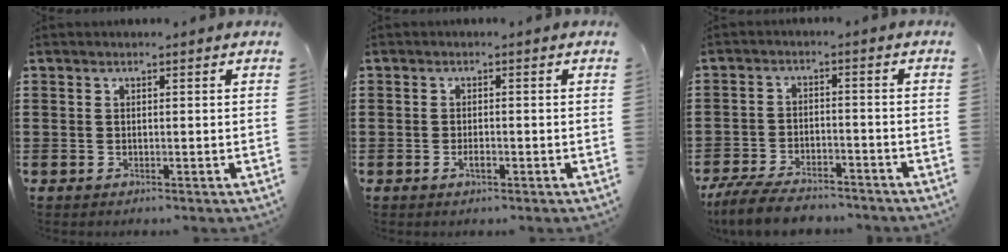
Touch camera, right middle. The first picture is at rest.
{"total": 1.5, "force": [-0.7, 0.5, 1.2], "torque": [-0.025, -0.003, -0.012]}
{"total": 6.4, "force": [-5.7, 1.3, 2.4], "torque": [-0.053, 0.004, -0.112]}